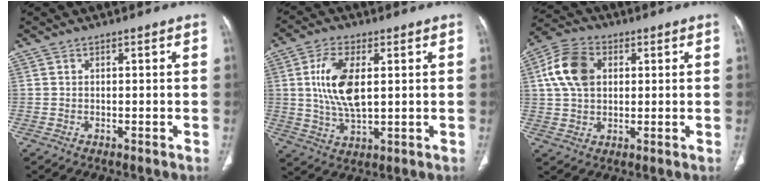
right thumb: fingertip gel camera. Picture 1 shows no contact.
{"total": 10.7, "force": [1.9, 5.1, 9.3], "torque": [-0.188, -0.009, 0.038]}
{"total": 10.6, "force": [2.5, 7.4, 7.2], "torque": [-0.130, 0.012, 0.041]}